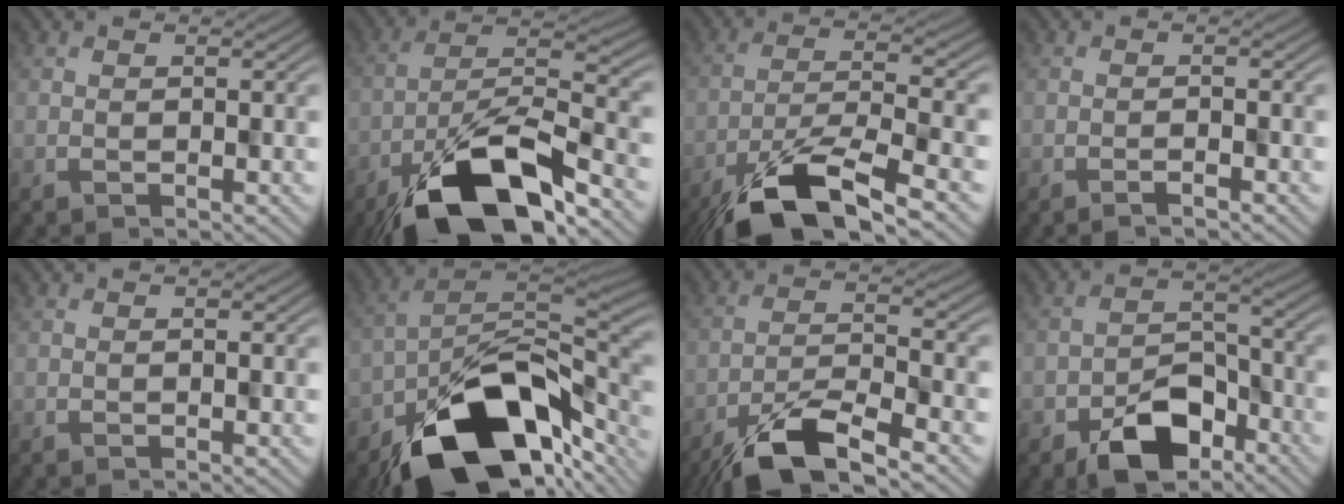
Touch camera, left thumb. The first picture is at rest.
{"total": 14.2, "force": [-8.7, 5.0, 10.1], "torque": [-0.186, -0.008, -0.169]}
{"total": 12.8, "force": [-8.0, 3.7, 9.2], "torque": [-0.178, -0.012, -0.148]}
{"total": 1.2, "force": [-0.9, 0.0, 0.8], "torque": [-0.015, 0.004, -0.018]}
{"total": 0.0}
{"total": 16.6, "force": [-8.9, 9.5, 10.4], "torque": [-0.152, -0.030, -0.151]}
{"total": 10.0, "force": [-6.7, 2.6, 6.9], "torque": [-0.127, -0.005, -0.129]}
{"total": 8.6, "force": [-5.2, 4.7, 5.0], "torque": [-0.074, -0.004, -0.100]}